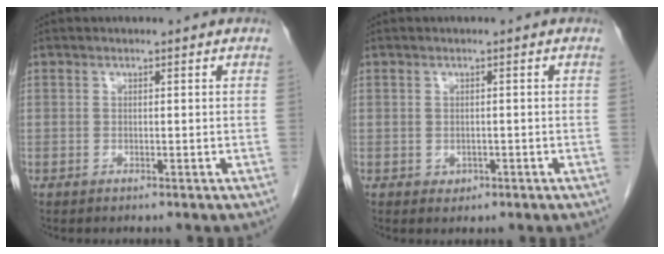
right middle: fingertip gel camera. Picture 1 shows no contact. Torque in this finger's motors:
{"motor_torque": [-0.06, 0.08, -0.01, -0.01]}